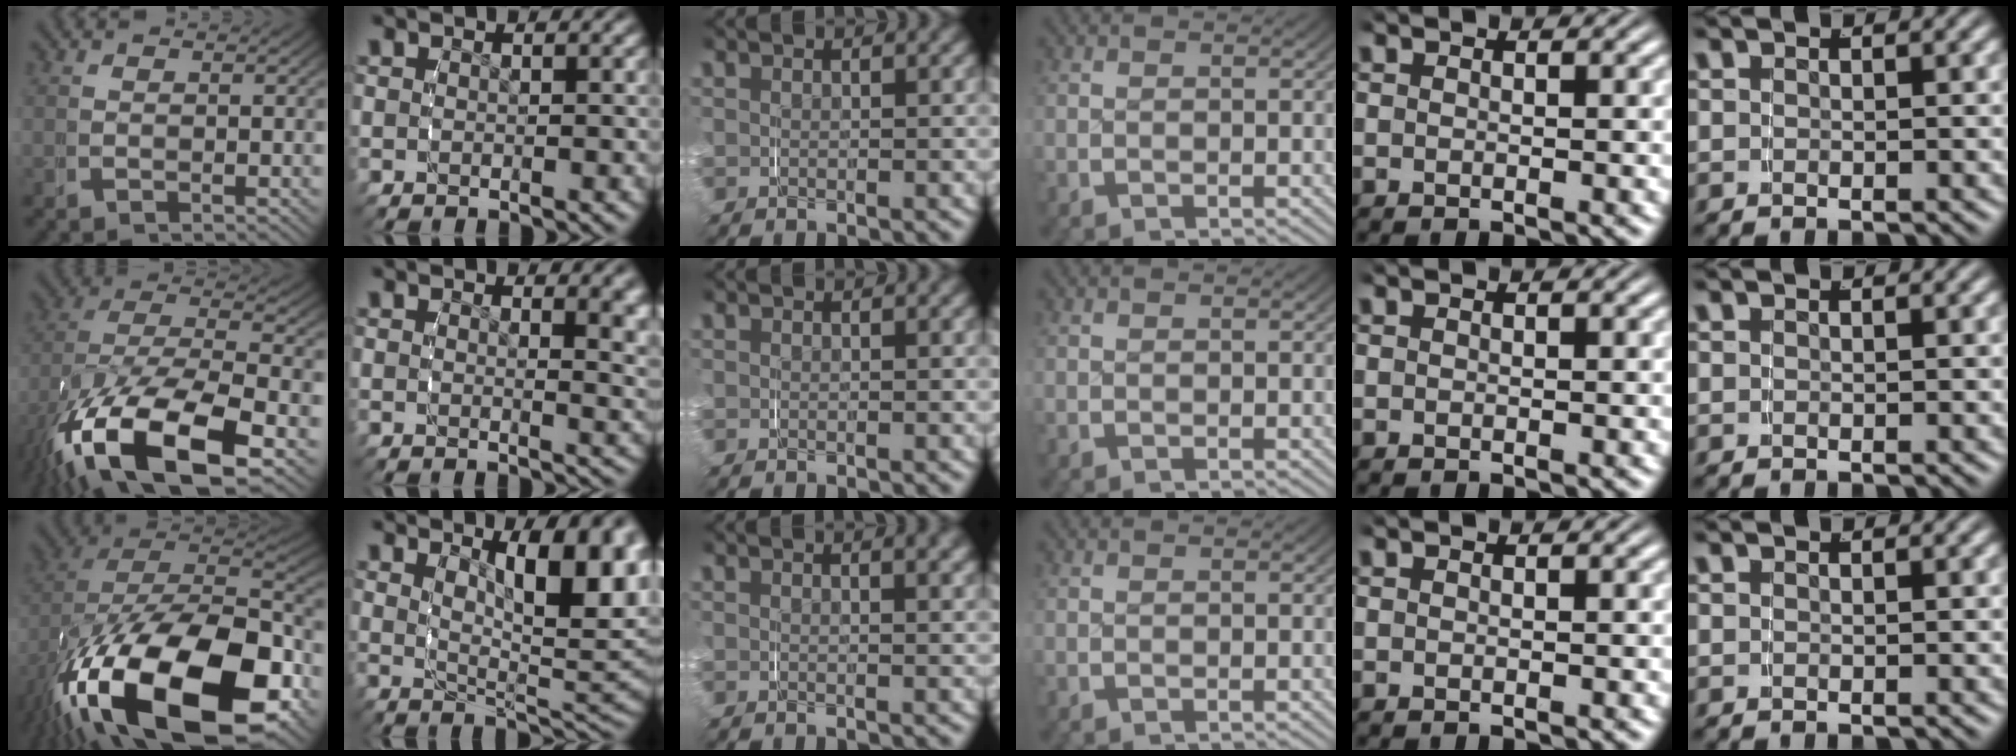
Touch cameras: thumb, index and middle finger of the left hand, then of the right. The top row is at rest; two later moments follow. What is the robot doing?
{"motion": "grasp_and_lifting", "object": "plastic wrap"}